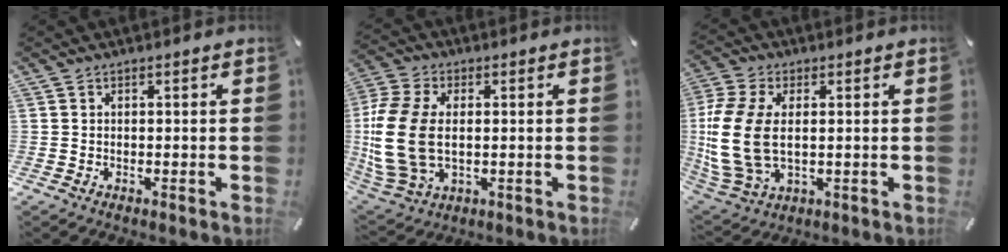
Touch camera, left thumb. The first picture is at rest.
{"total": 15.2, "force": [-0.1, 10.6, 10.9], "torque": [-0.271, -0.004, -0.004]}
{"total": 14.5, "force": [0.7, 9.4, 11.1], "torque": [-0.267, -0.006, 0.012]}